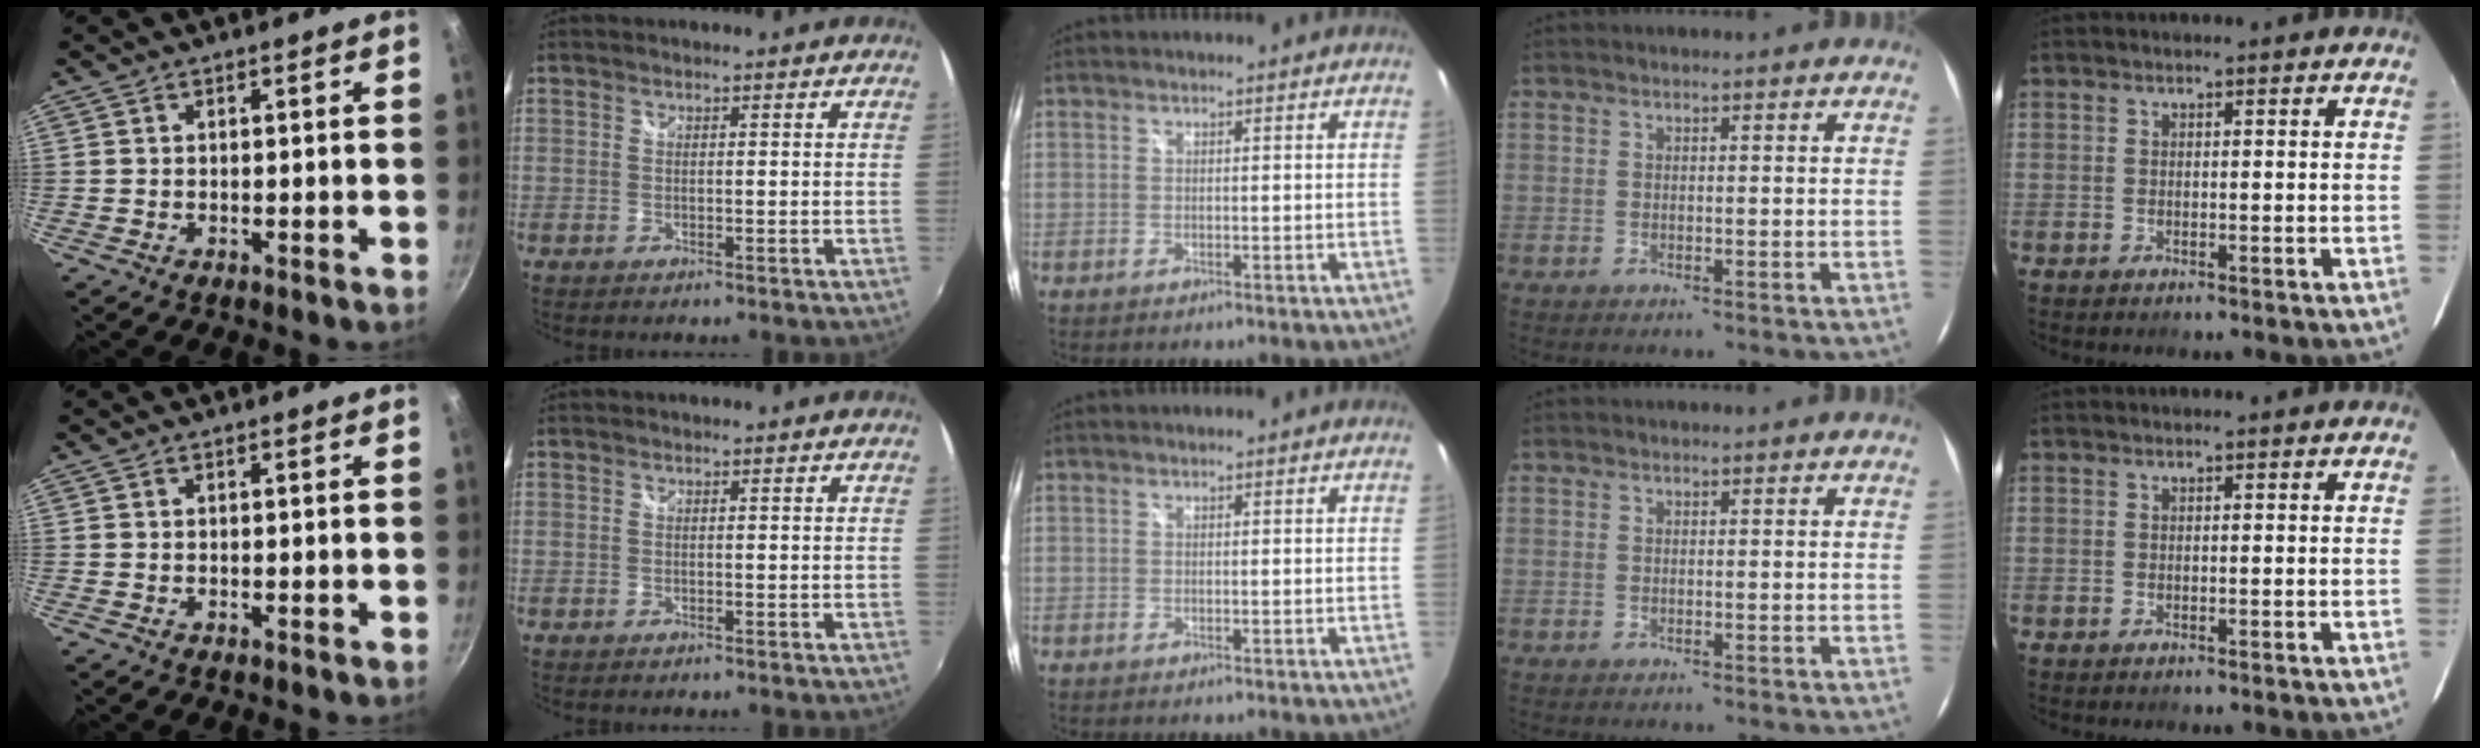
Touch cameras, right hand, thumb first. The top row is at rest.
{}